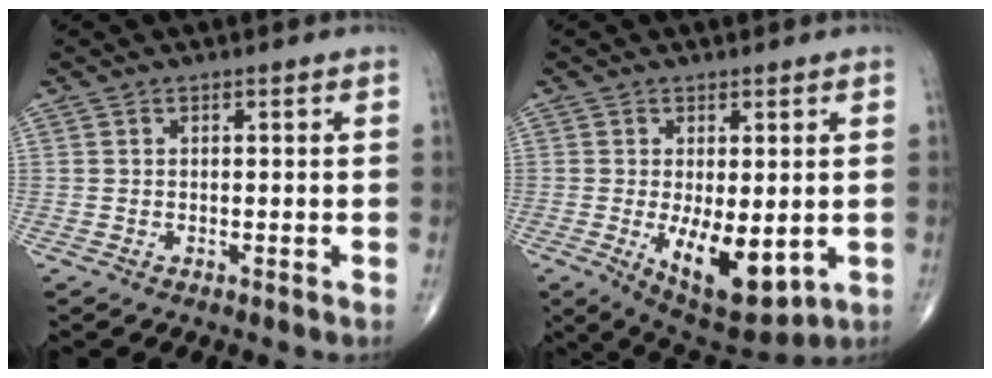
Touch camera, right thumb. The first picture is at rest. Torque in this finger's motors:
{"motor_torque": [1.72, 1.63, 0.29, -0.38, 0.33]}